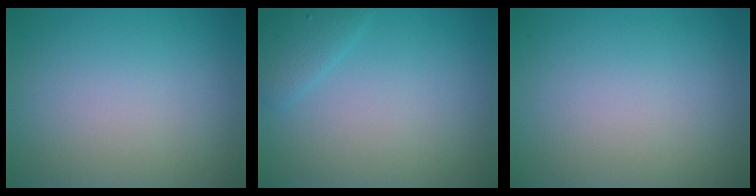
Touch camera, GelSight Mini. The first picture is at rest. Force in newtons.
{"total": 1.6, "press": 1.6, "slide": 0.1}
{"total": 0.0}